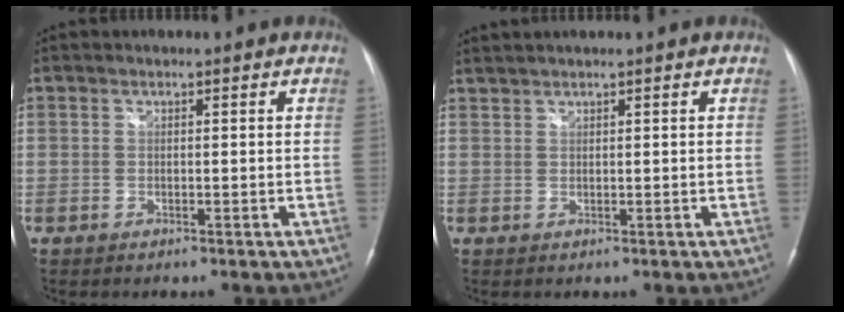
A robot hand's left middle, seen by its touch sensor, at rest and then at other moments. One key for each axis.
{"total": 2.0, "fx": 1.8, "fy": -0.3, "fz": 0.8, "tx": -0.017, "ty": 0.015, "tz": 0.040}